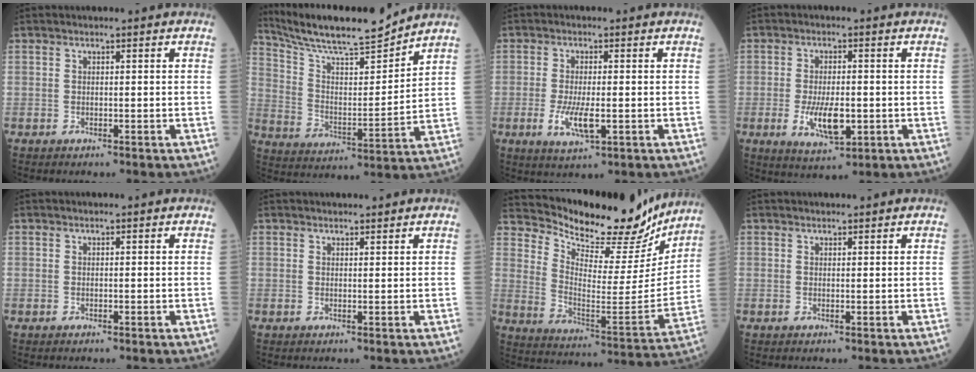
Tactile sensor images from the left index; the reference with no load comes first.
{"total": 15.7, "force": [14.7, 0.6, 5.5], "torque": [-0.112, -0.001, 0.254]}
{"total": 5.2, "force": [-1.3, 1.5, 4.8], "torque": [-0.104, -0.010, -0.019]}
{"total": 7.0, "force": [-1.6, 2.7, 6.3], "torque": [-0.125, -0.012, -0.021]}
{"total": 0.0}
{"total": 1.3, "force": [1.2, 0.3, 0.2], "torque": [-0.006, 0.003, 0.020]}
{"total": 19.4, "force": [18.3, 4.6, 4.7], "torque": [-0.084, -0.057, 0.259]}
{"total": 0.7, "force": [0.7, 0.1, 0.1], "torque": [-0.007, 0.000, 0.012]}